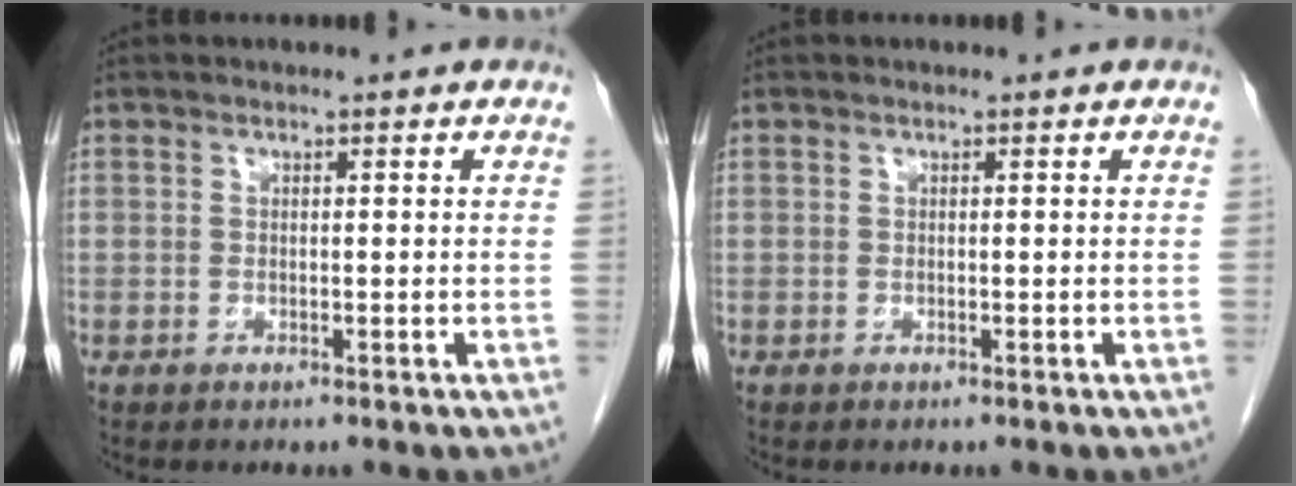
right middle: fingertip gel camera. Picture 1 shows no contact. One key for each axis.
{"total": 0.0}